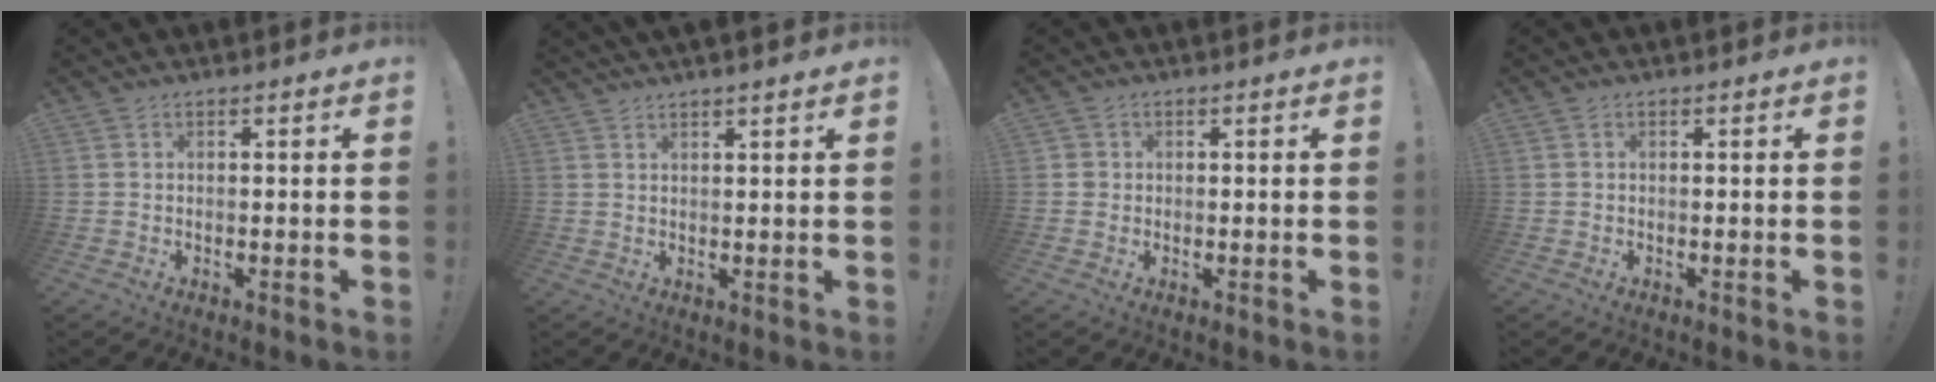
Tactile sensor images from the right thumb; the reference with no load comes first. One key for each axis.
{"total": 2.3, "fx": 2.1, "fy": -0.3, "fz": 0.9, "tx": -0.012, "ty": -0.013, "tz": 0.036}
{"total": 1.6, "fx": 0.0, "fy": 1.6, "fz": 0.4, "tx": -0.010, "ty": 0.005, "tz": 0.002}
{"total": 0.0}